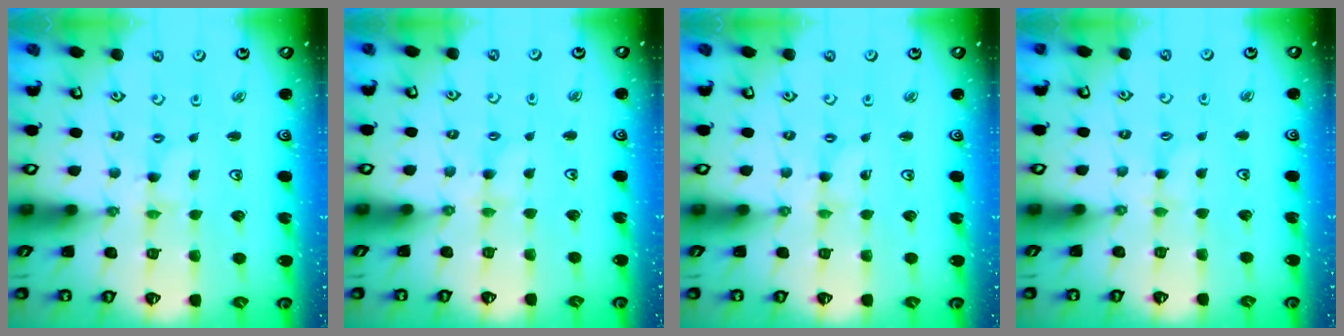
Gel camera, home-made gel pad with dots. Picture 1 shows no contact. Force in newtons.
{"total": 2.4, "press": 2.4, "slide": 0.4}
{"total": 0.0}
{"total": 2.0, "press": 2.0, "slide": 0.2}